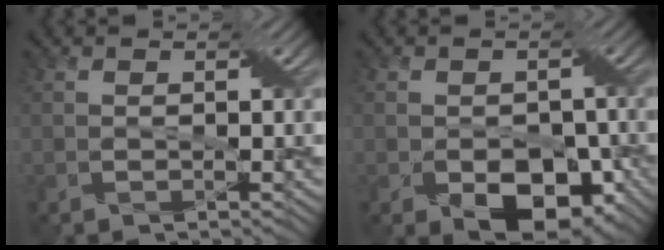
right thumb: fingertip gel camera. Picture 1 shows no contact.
{"total": 8.2, "force": [-3.4, 5.3, 5.3], "torque": [-0.082, -0.023, -0.044]}